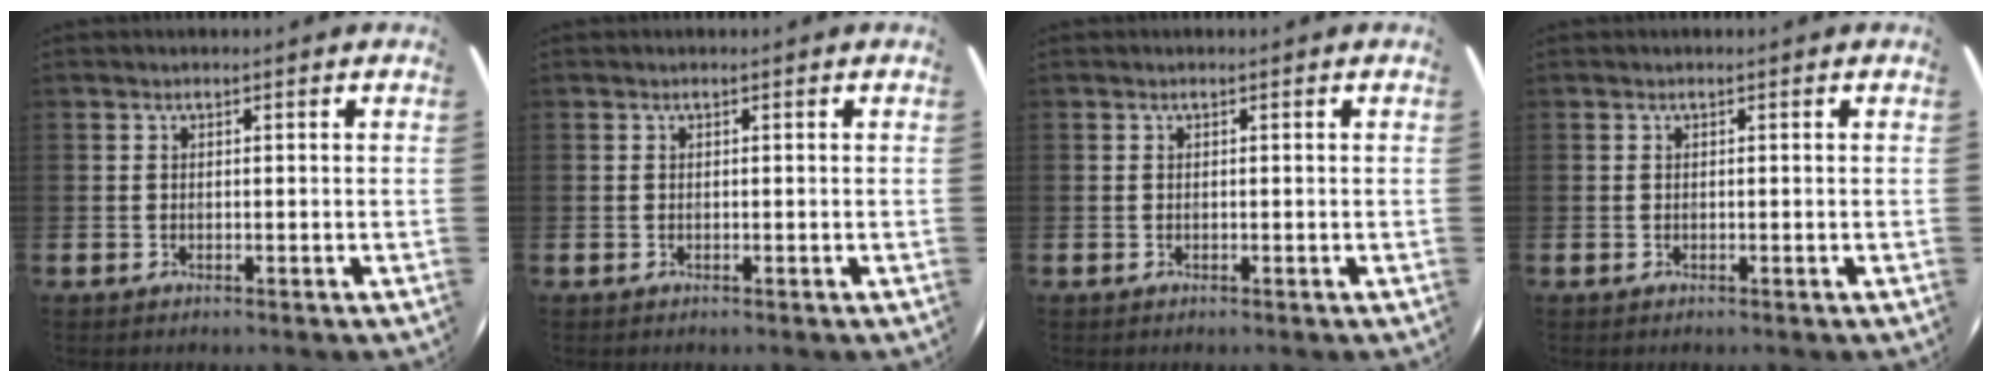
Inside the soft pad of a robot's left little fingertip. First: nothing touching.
{"total": 0.0}
{"total": 0.0}
{"total": 0.0}